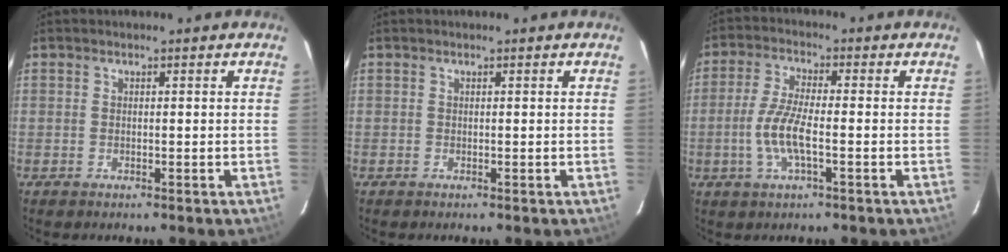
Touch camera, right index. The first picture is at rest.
{"total": 0.0}
{"total": 7.6, "force": [-2.0, 1.7, 7.2], "torque": [-0.152, -0.001, -0.042]}